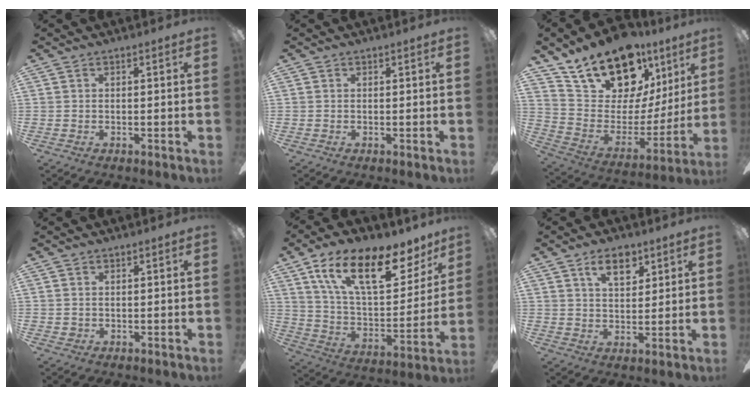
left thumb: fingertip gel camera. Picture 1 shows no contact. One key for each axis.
{"total": 0.0}
{"total": 20.0, "fx": 15.8, "fy": 9.5, "fz": 7.8, "tx": -0.141, "ty": -0.111, "tz": 0.290}
{"total": 0.8, "fx": 0.3, "fy": 0.7, "fz": 0.0, "tx": -0.001, "ty": 0.005, "tz": 0.004}
{"total": 22.3, "fx": 12.4, "fy": 10.1, "fz": 15.6, "tx": -0.250, "ty": -0.055, "tz": 0.211}
{"total": 7.8, "fx": 4.6, "fy": 4.0, "fz": 4.8, "tx": -0.074, "ty": -0.010, "tz": 0.080}